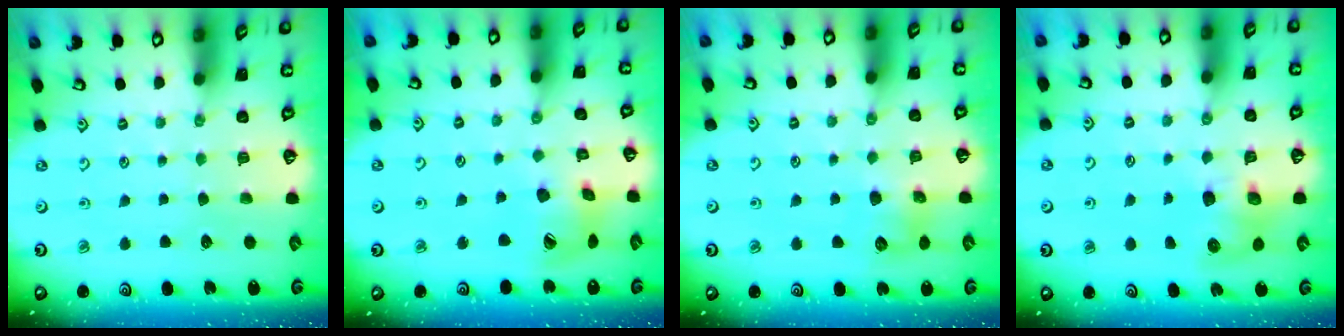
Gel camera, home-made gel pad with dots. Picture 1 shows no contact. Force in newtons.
{"total": 13.0, "press": 12.9, "slide": 2.0}
{"total": 7.5, "press": 7.4, "slide": 0.6}
{"total": 7.7, "press": 7.7, "slide": 1.0}